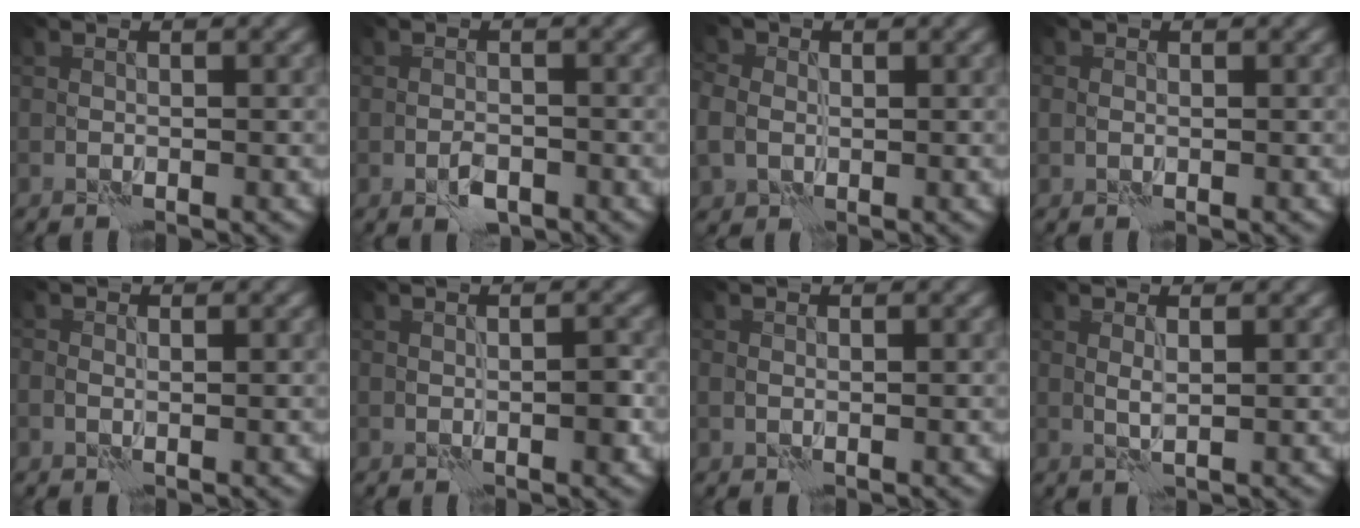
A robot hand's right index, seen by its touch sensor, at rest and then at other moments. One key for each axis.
{"total": 1.6, "fx": -0.8, "fy": 0.8, "fz": 1.2, "tx": -0.019, "ty": -0.001, "tz": -0.015}
{"total": 5.7, "fx": 0.2, "fy": 4.9, "fz": 2.8, "tx": -0.067, "ty": 0.009, "tz": -0.027}
{"total": 0.9, "fx": 0.1, "fy": 0.8, "fz": 0.4, "tx": -0.004, "ty": -0.003, "tz": 0.003}
{"total": 0.6, "fx": 0.2, "fy": 0.4, "fz": 0.5, "tx": -0.006, "ty": -0.001, "tz": 0.002}
{"total": 1.2, "fx": 0.0, "fy": 0.3, "fz": 1.1, "tx": -0.012, "ty": -0.001, "tz": 0.000}
{"total": 0.7, "fx": 0.3, "fy": 0.5, "fz": 0.4, "tx": -0.006, "ty": -0.003, "tz": 0.007}
{"total": 0.9, "fx": 0.6, "fy": -0.1, "fz": 0.6, "tx": -0.014, "ty": -0.002, "tz": 0.012}